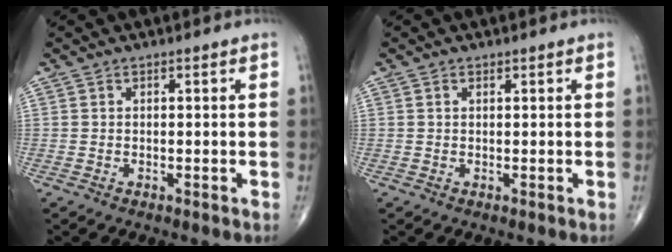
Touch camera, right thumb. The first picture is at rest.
{"total": 0.5, "force": [0.3, 0.3, 0.3], "torque": [-0.008, -0.001, 0.004]}